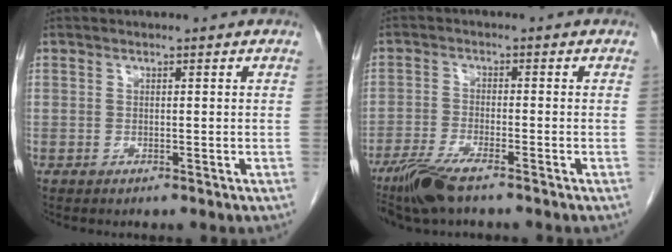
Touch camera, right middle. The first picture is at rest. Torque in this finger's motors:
{"motor_torque": [0.25, -0.17, 0.07, 0.03]}